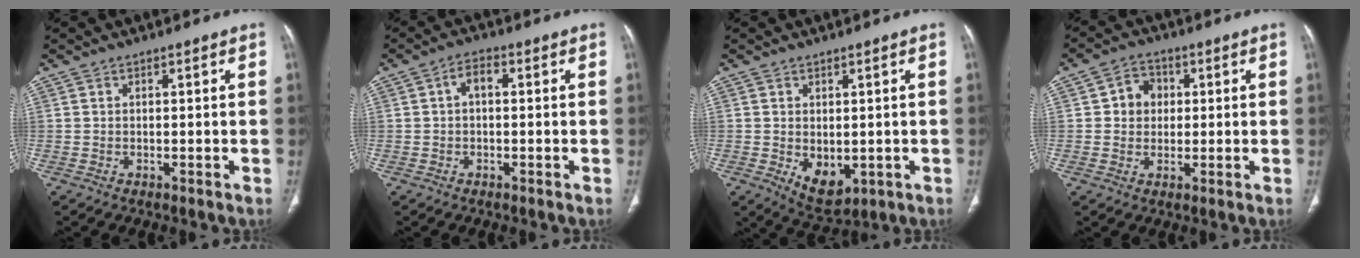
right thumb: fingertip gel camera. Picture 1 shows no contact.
{"total": 3.4, "force": [0.2, 2.0, 2.7], "torque": [-0.044, 0.015, -0.001]}
{"total": 6.8, "force": [-1.2, 4.3, 5.1], "torque": [-0.065, -0.011, 0.002]}
{"total": 5.9, "force": [0.9, 5.1, 2.7], "torque": [-0.017, 0.007, 0.009]}